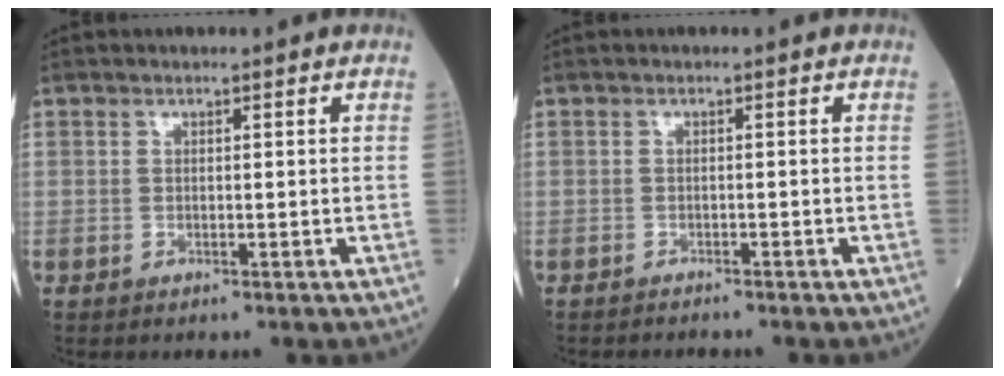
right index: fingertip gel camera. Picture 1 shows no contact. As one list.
[{"total": 1.6, "force": [-1.6, -0.1, 0.3], "torque": [-0.006, -0.002, -0.018]}]